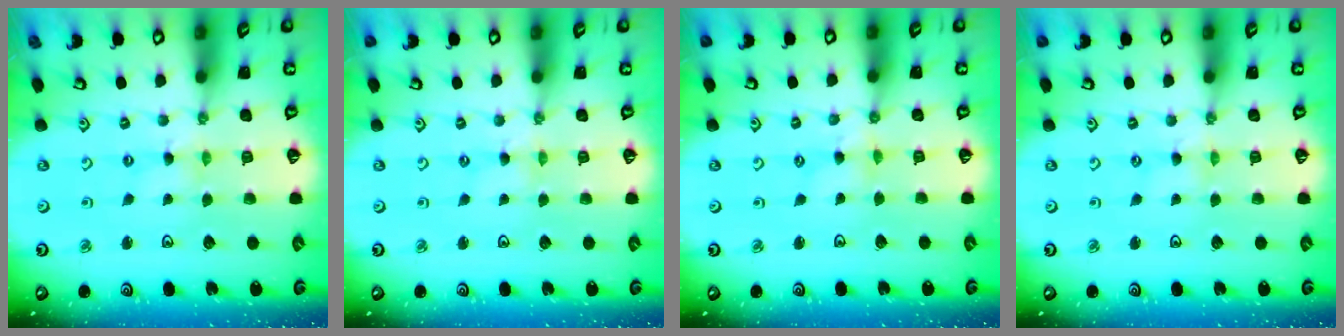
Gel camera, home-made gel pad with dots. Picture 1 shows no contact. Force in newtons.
{"total": 0.0}
{"total": 1.1, "press": 1.1, "slide": 0.1}
{"total": 0.0}